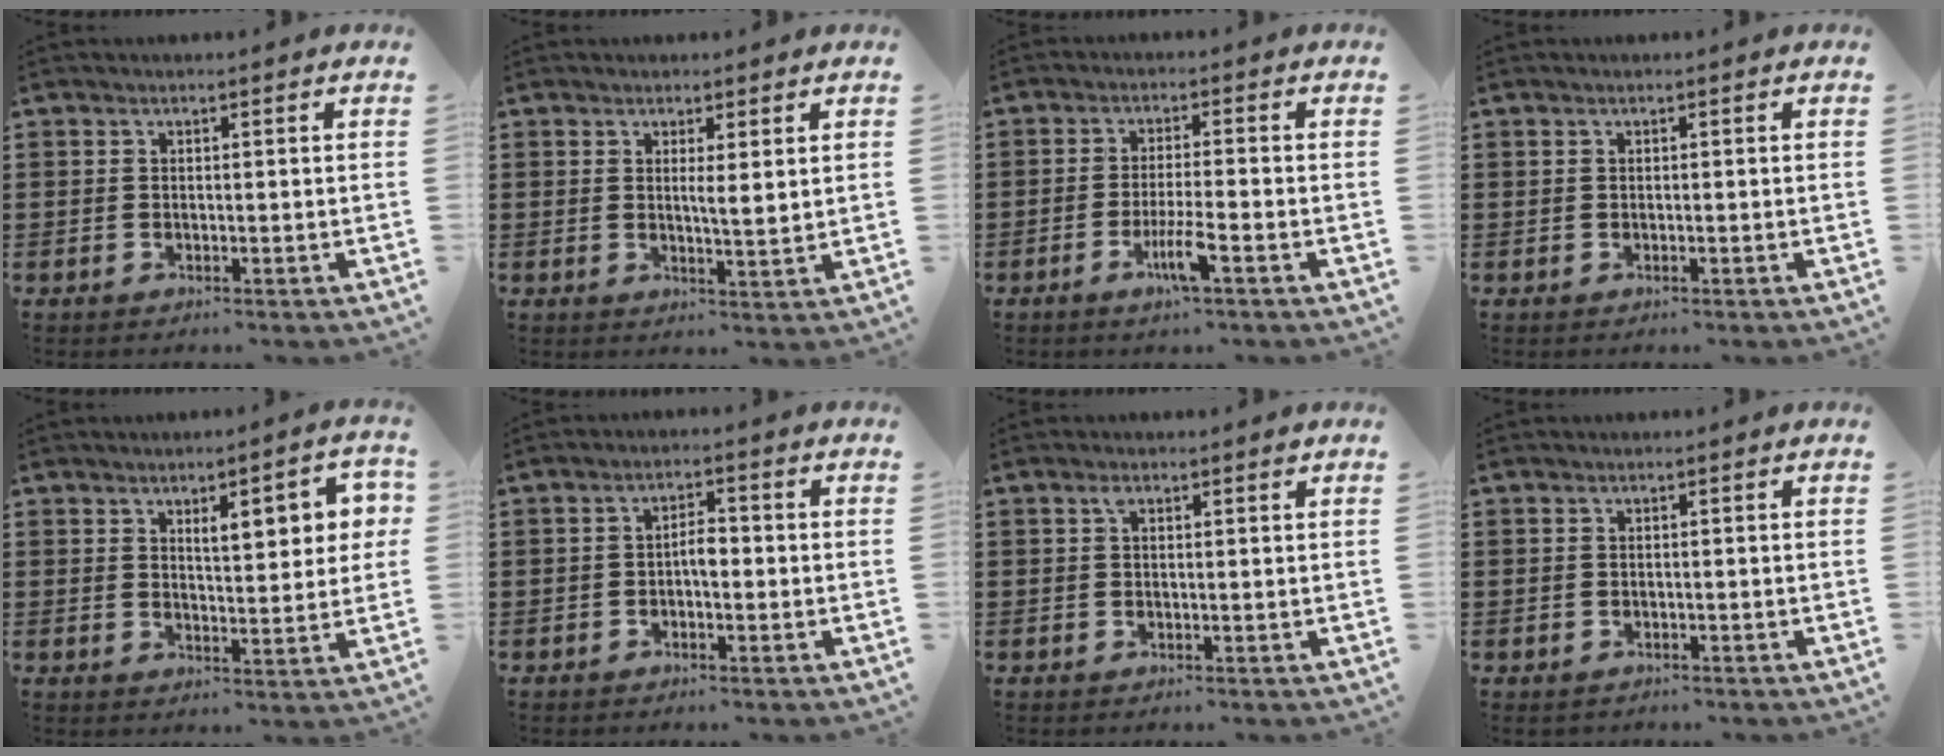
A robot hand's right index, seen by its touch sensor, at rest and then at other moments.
{"total": 2.5, "force": [1.0, 0.1, 2.3], "torque": [-0.040, -0.005, 0.015]}
{"total": 5.1, "force": [-2.5, 0.2, 4.4], "torque": [-0.086, -0.013, -0.045]}
{"total": 0.0}
{"total": 6.3, "force": [2.5, 2.1, 5.4], "torque": [-0.077, -0.005, 0.034]}
{"total": 2.9, "force": [-0.6, 1.1, 2.6], "torque": [-0.049, 0.005, -0.012]}
{"total": 1.2, "force": [0.5, 0.3, 1.1], "torque": [-0.023, 0.004, 0.009]}
{"total": 0.6, "force": [-0.4, 0.5, 0.0], "torque": [-0.002, 0.002, -0.009]}